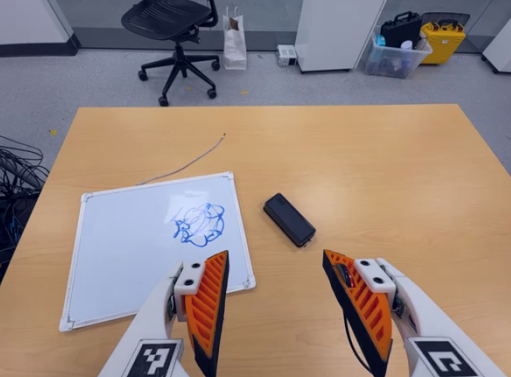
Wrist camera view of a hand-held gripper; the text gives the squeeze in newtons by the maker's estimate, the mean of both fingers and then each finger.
{"total": 0.0}